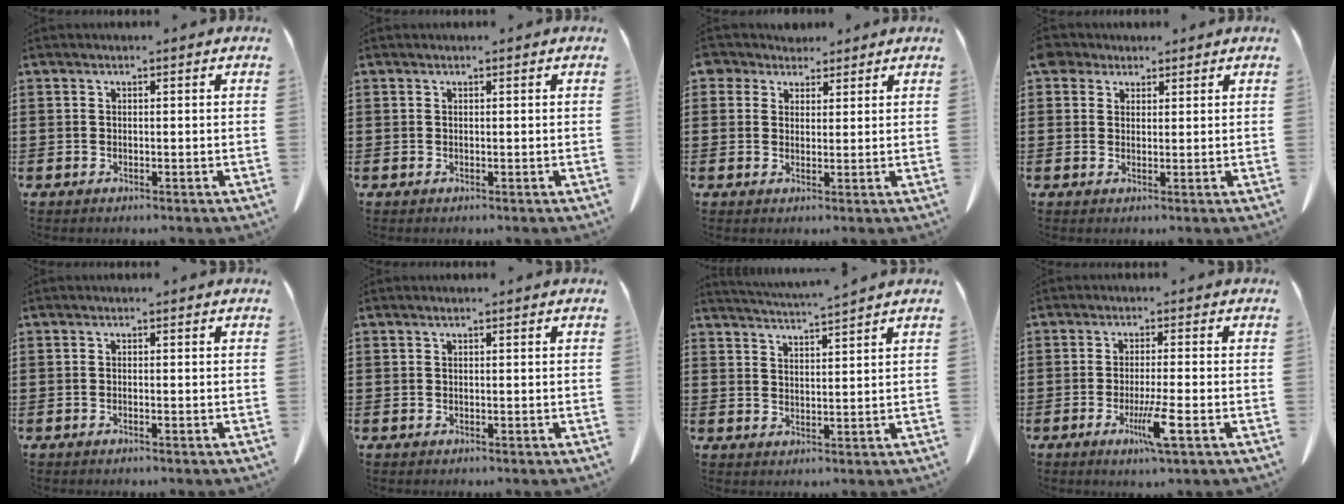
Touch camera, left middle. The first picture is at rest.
{"total": 0.0}
{"total": 3.8, "force": [2.8, 2.4, 0.7], "torque": [-0.019, 0.007, 0.053]}
{"total": 2.9, "force": [2.2, 1.8, 0.8], "torque": [-0.026, 0.010, 0.041]}
{"total": 0.5, "force": [-0.4, 0.0, 0.3], "torque": [-0.007, -0.002, -0.007]}
{"total": 0.0}
{"total": 3.5, "force": [3.4, -0.6, 0.8], "torque": [-0.026, -0.014, 0.060]}
{"total": 5.5, "force": [-2.3, -0.2, 5.0], "torque": [-0.093, -0.019, -0.041]}